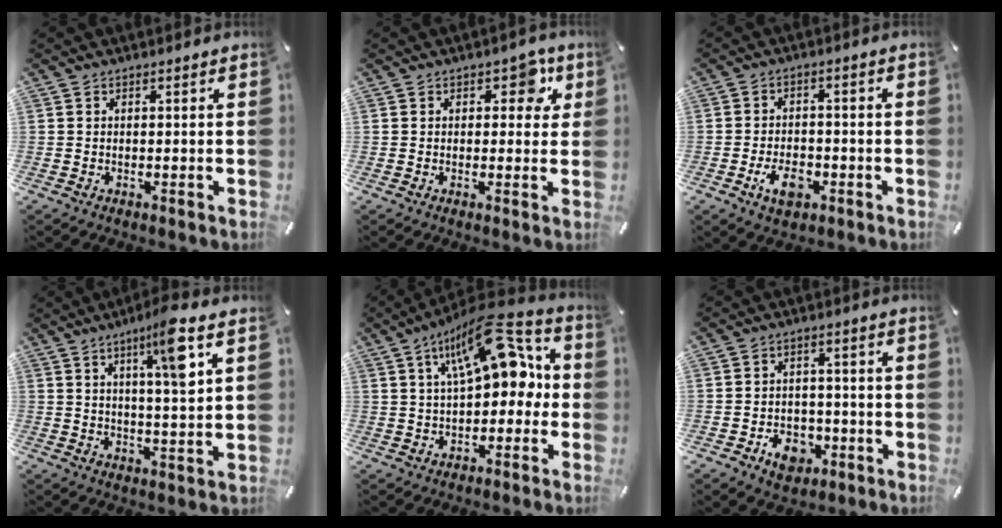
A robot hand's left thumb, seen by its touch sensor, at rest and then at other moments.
{"total": 5.3, "force": [2.1, 3.4, 3.5], "torque": [-0.023, -0.007, 0.023]}
{"total": 6.6, "force": [-2.9, 3.9, 4.5], "torque": [-0.095, 0.010, -0.054]}
{"total": 9.9, "force": [4.9, 0.9, 8.5], "torque": [-0.134, -0.021, 0.071]}
{"total": 17.4, "force": [8.2, 8.2, 12.9], "torque": [-0.193, -0.038, 0.139]}
{"total": 7.3, "force": [-3.3, 5.5, 3.4], "torque": [-0.054, 0.019, -0.057]}